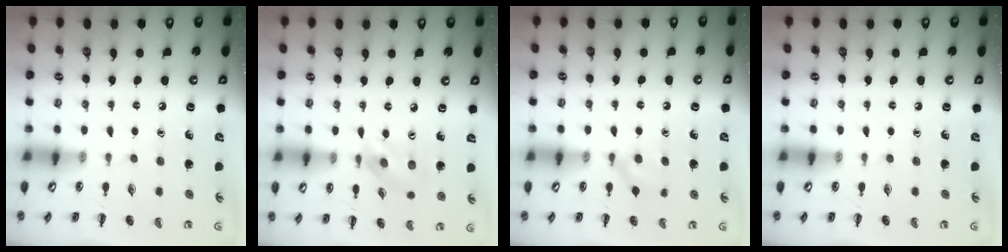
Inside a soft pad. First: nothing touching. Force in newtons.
{"total": 5.2, "press": 5.2, "slide": 0.5}
{"total": 4.9, "press": 4.8, "slide": 1.2}
{"total": 0.0}